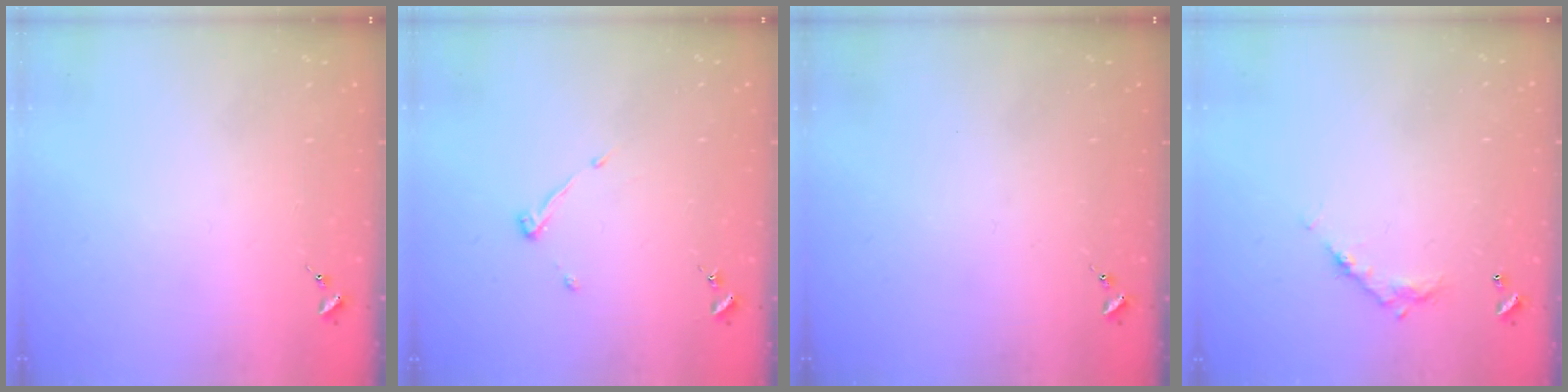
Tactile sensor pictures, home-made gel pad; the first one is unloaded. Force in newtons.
{"total": 3.9, "press": 3.9, "slide": 0.6}
{"total": 0.0}
{"total": 8.4, "press": 8.4, "slide": 0.4}